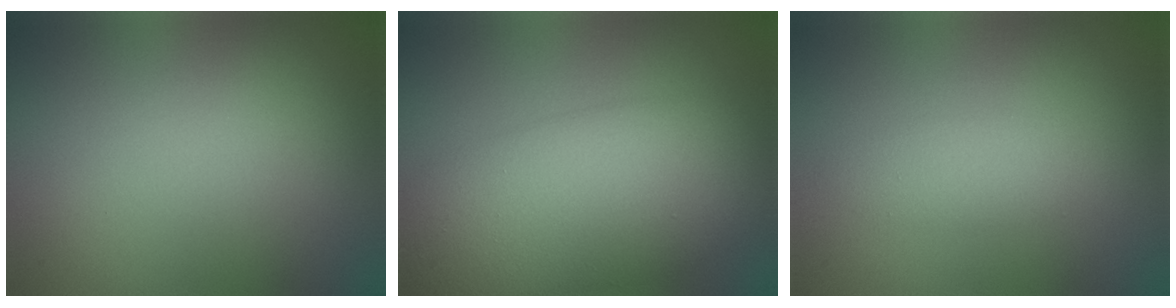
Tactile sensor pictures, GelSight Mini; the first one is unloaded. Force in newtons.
{"total": 10.0, "press": 10.0, "slide": 0.2}
{"total": 1.9, "press": 1.9, "slide": 0.1}